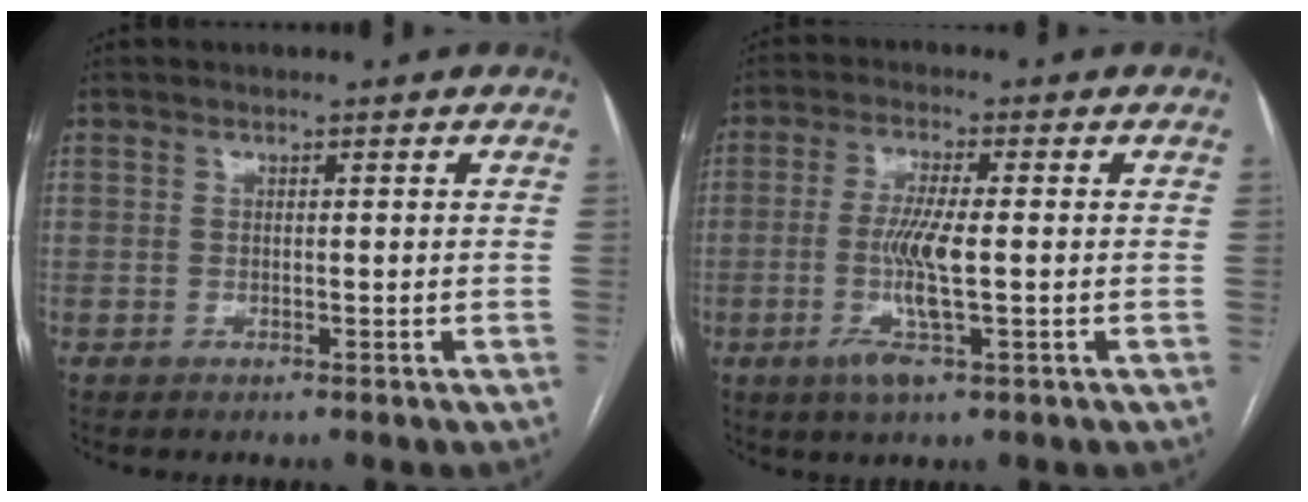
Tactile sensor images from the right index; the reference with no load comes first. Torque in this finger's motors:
{"motor_torque": [1.11, -0.21, 0.52, 0.15]}